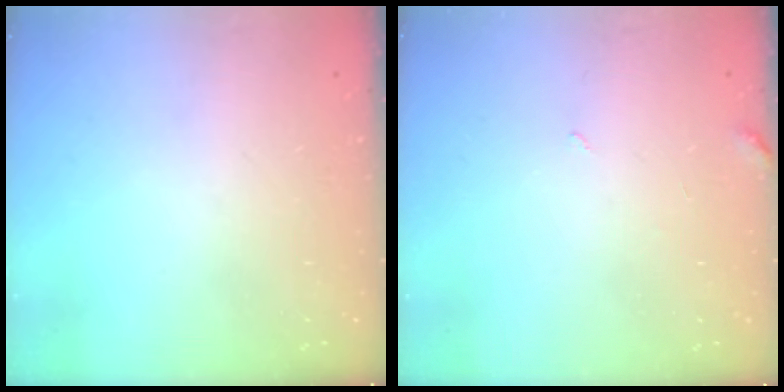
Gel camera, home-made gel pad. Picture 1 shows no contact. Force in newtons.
{"total": 3.6, "press": 3.6, "slide": 0.3}